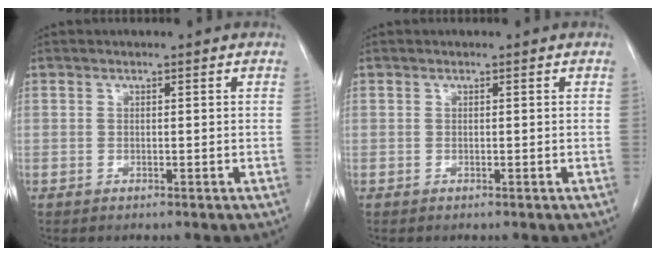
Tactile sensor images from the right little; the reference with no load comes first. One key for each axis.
{"total": 0.0}